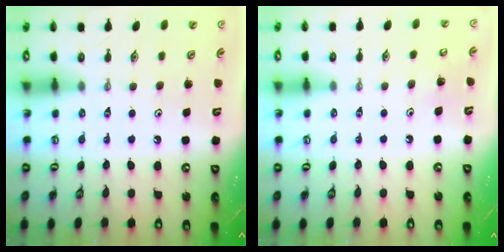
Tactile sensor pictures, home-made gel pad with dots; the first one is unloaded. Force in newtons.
{"total": 3.8, "press": 3.8, "slide": 0.4}